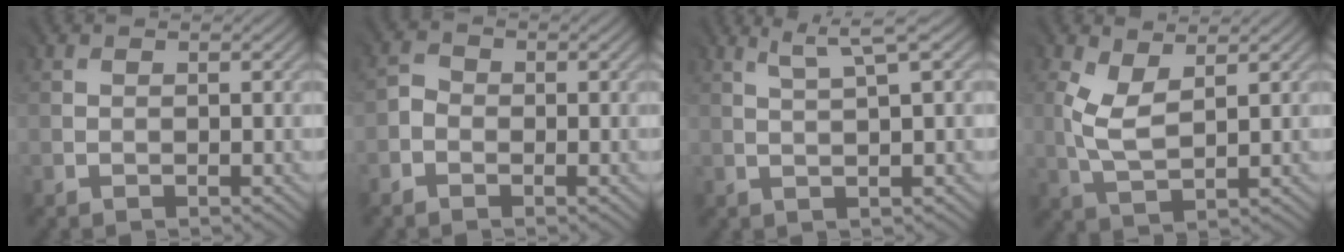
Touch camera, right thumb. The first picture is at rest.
{"total": 1.6, "force": [-1.2, 1.0, 0.0], "torque": [-0.002, 0.000, -0.030]}
{"total": 3.0, "force": [1.5, -0.4, 2.6], "torque": [-0.046, 0.008, 0.034]}
{"total": 4.4, "force": [1.6, 1.8, 3.7], "torque": [-0.099, -0.001, 0.037]}